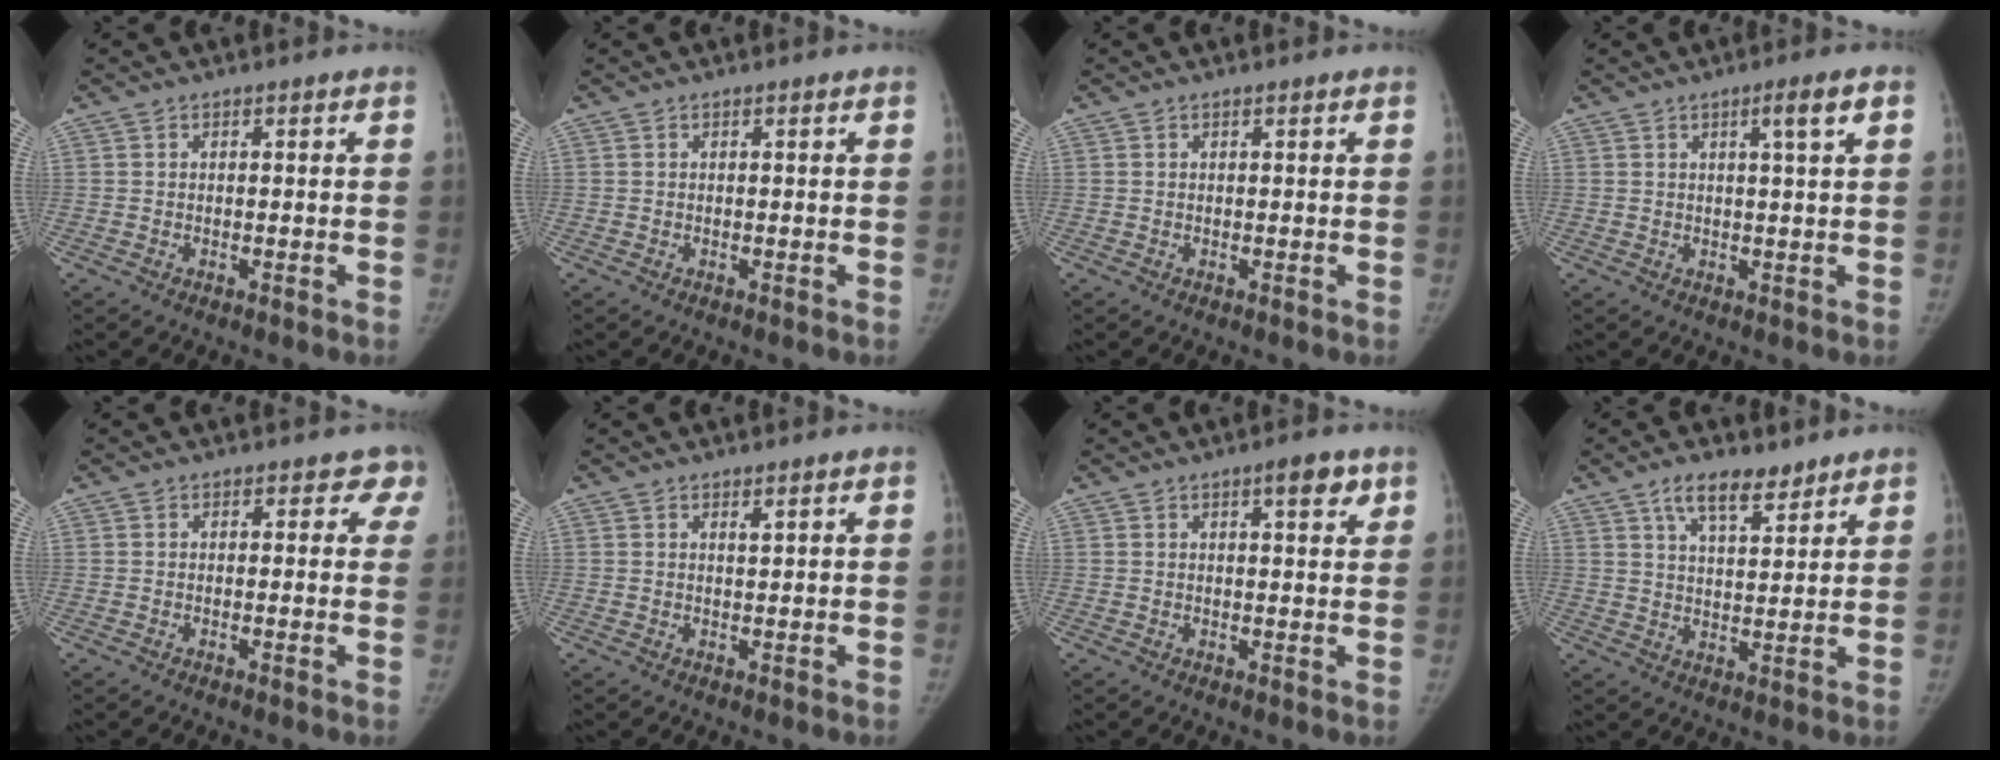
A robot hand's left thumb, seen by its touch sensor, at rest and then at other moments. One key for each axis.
{"total": 0.0}
{"total": 0.0}
{"total": 3.7, "fx": 1.6, "fy": -0.1, "fz": 3.3, "tx": -0.054, "ty": -0.003, "tz": 0.026}
{"total": 3.0, "fx": 2.0, "fy": 2.1, "fz": 0.6, "tx": 0.029, "ty": -0.006, "tz": 0.000}
{"total": 0.9, "fx": 0.6, "fy": 0.1, "fz": 0.6, "tx": -0.007, "ty": -0.004, "tz": 0.010}
{"total": 4.1, "fx": 2.3, "fy": 1.3, "fz": 3.2, "tx": -0.033, "ty": -0.009, "tz": 0.030}
{"total": 7.8, "fx": 5.5, "fy": 3.2, "fz": 4.6, "tx": -0.055, "ty": -0.033, "tz": 0.096}